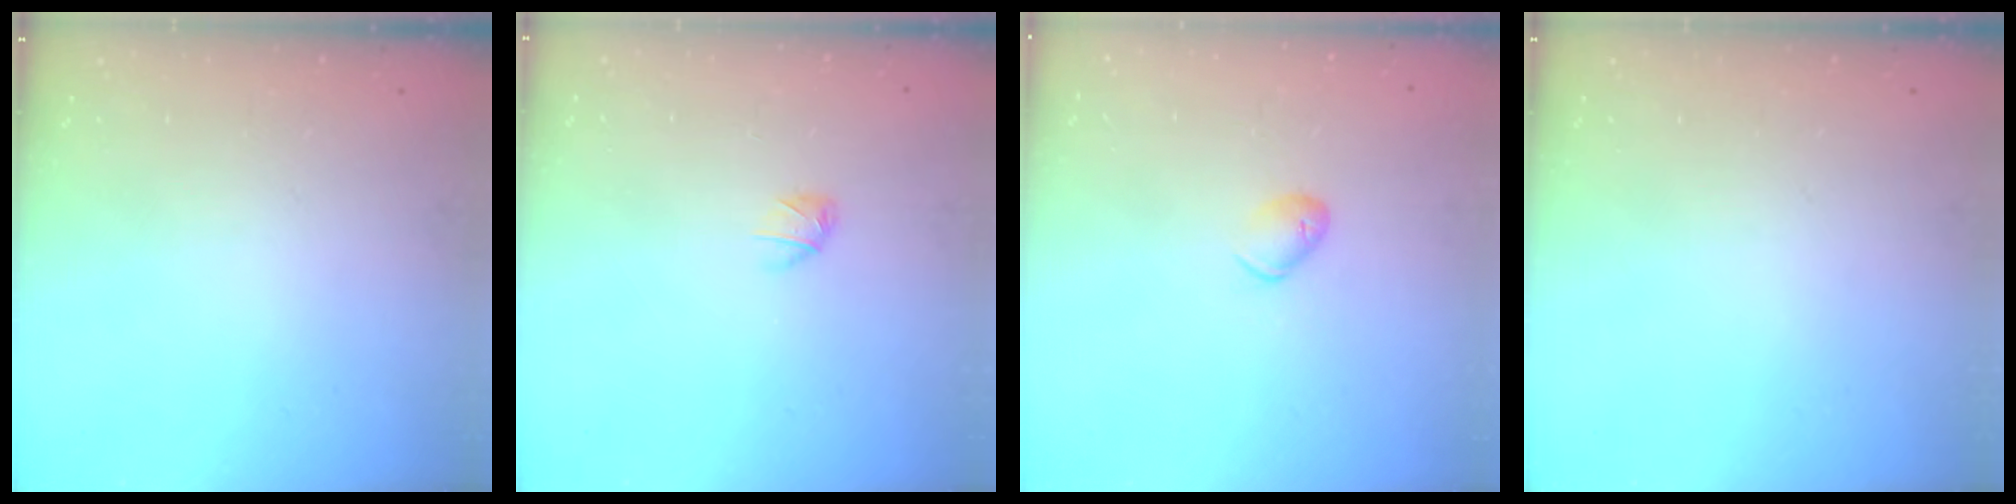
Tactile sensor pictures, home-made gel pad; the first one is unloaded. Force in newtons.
{"total": 3.2, "press": 3.1, "slide": 0.7}
{"total": 5.4, "press": 5.2, "slide": 1.1}
{"total": 0.0}